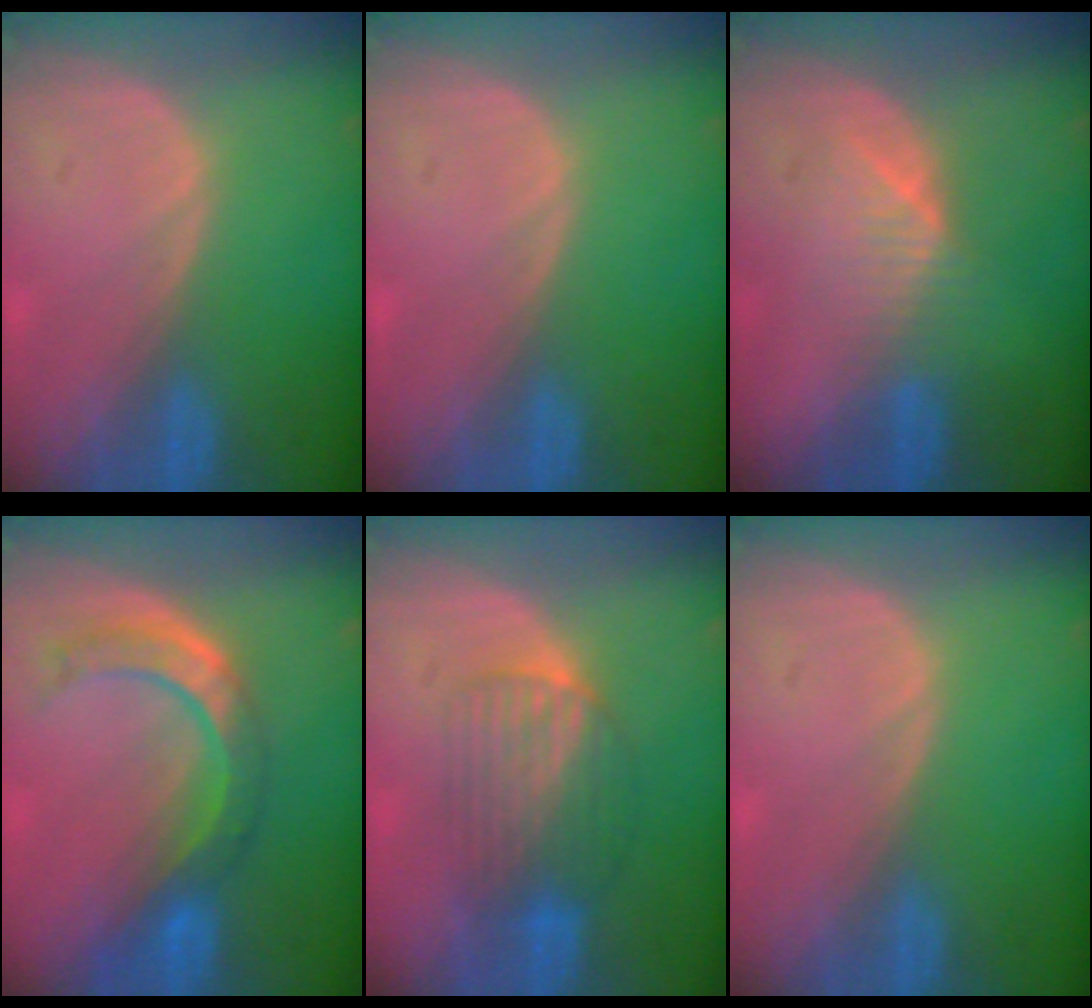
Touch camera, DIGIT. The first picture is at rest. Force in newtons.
{"total": 0.0}
{"total": 4.1, "press": 4.0, "slide": 0.9}
{"total": 7.9, "press": 7.2, "slide": 3.3}
{"total": 6.3, "press": 6.2, "slide": 1.1}
{"total": 0.0}